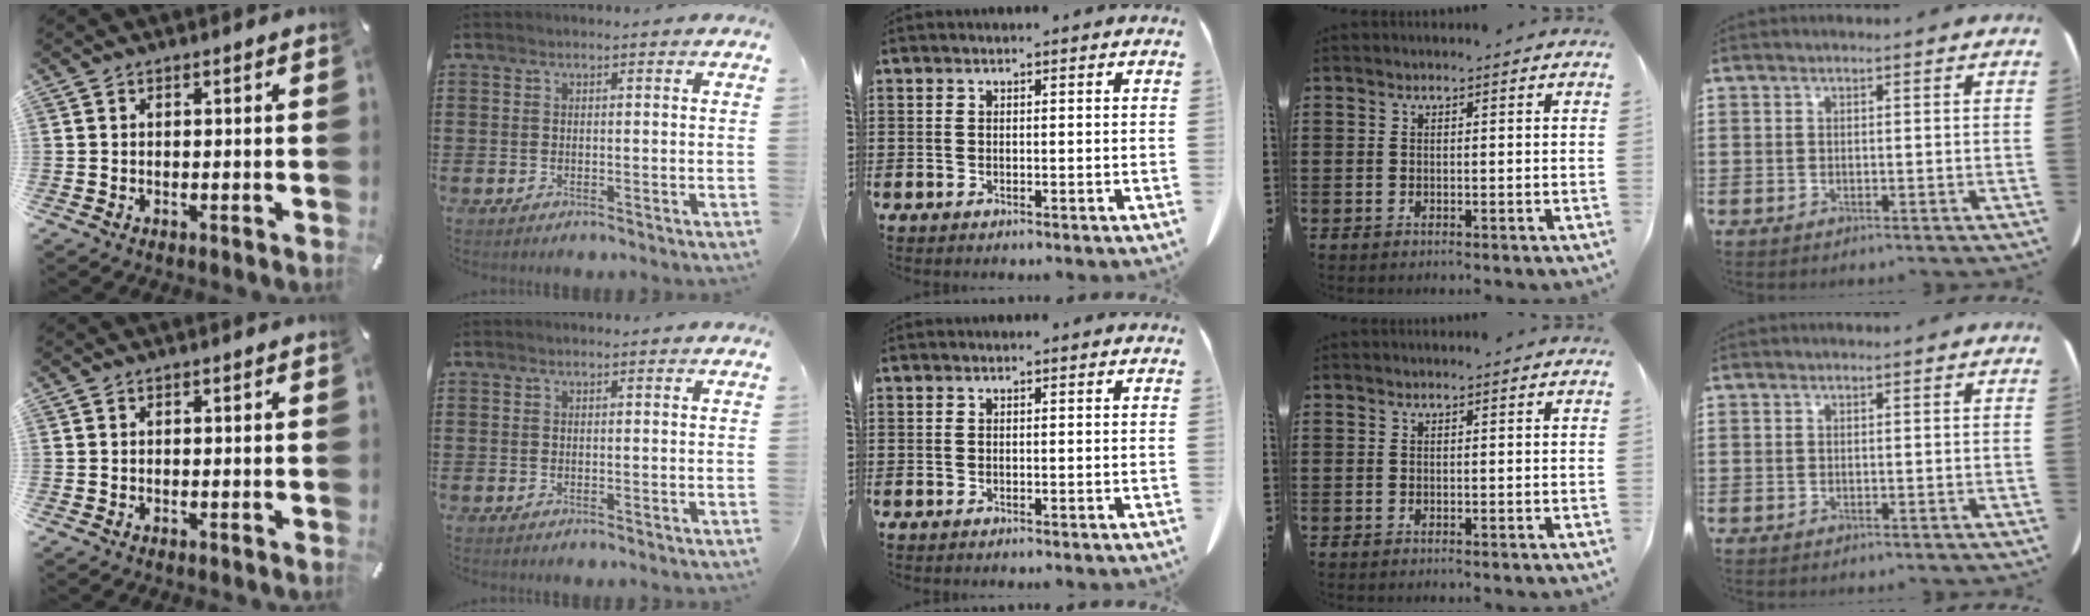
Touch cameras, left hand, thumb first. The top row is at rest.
{}